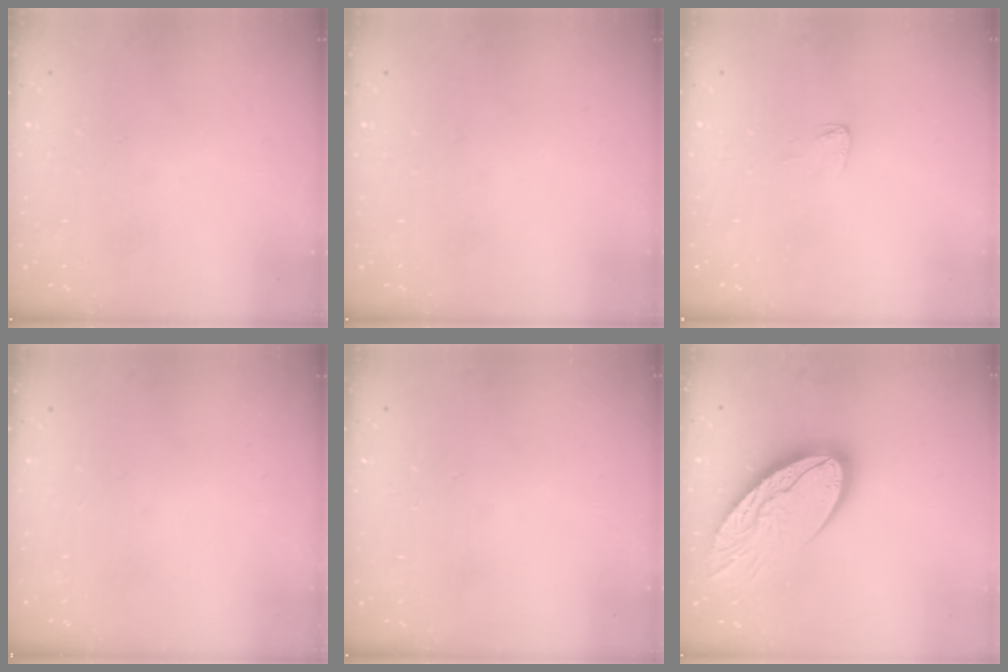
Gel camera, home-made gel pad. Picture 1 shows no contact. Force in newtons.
{"total": 0.0}
{"total": 2.9, "press": 2.9, "slide": 0.2}
{"total": 0.0}
{"total": 0.0}
{"total": 22.0, "press": 21.9, "slide": 1.9}